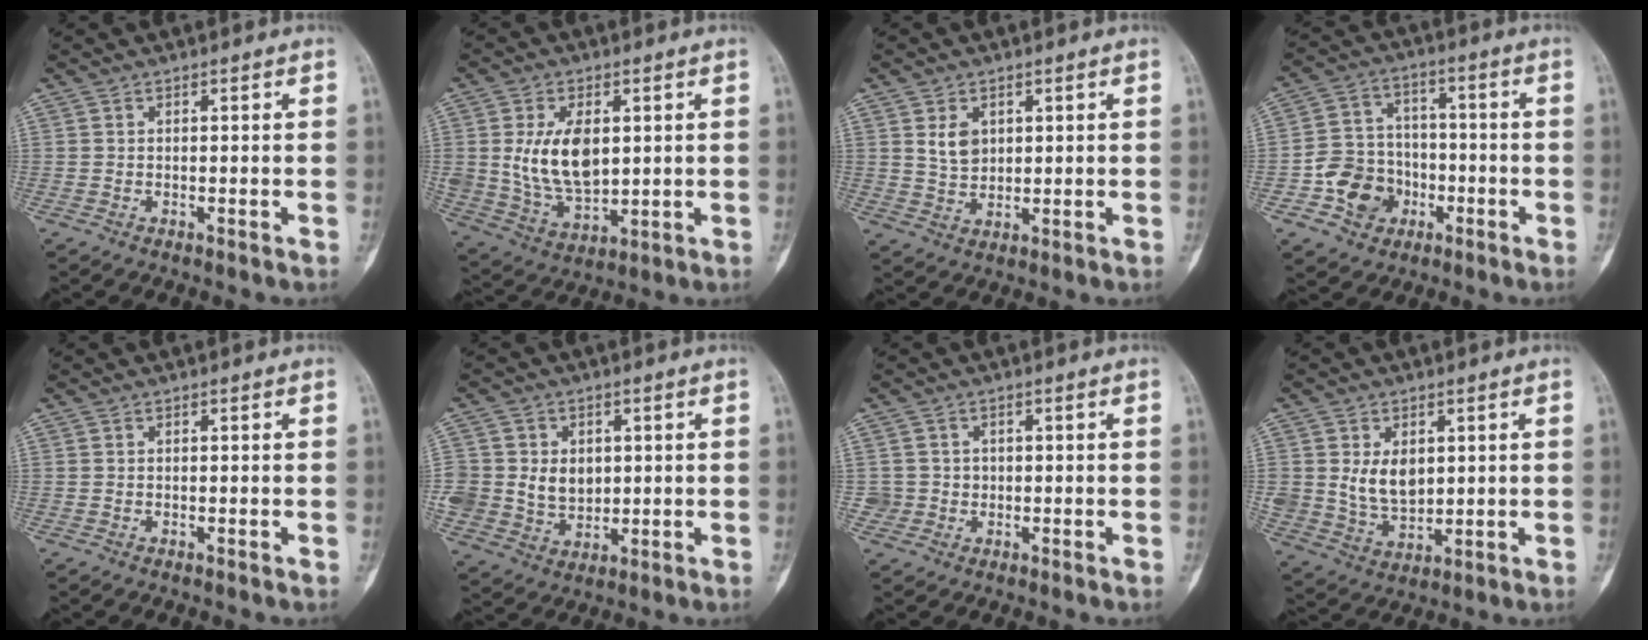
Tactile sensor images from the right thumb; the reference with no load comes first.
{"total": 13.1, "force": [2.1, 7.9, 10.2], "torque": [-0.169, -0.016, 0.053]}
{"total": 4.6, "force": [1.6, 3.3, 2.7], "torque": [-0.035, -0.013, 0.036]}
{"total": 10.7, "force": [-3.9, 9.1, 4.0], "torque": [-0.034, 0.034, -0.067]}
{"total": 0.0}
{"total": 10.5, "force": [0.8, 8.9, 5.6], "torque": [-0.077, -0.001, 0.032]}
{"total": 3.0, "force": [-0.1, 3.0, -0.1], "torque": [0.026, 0.010, -0.001]}
{"total": 8.4, "force": [1.8, 6.0, 5.6], "torque": [-0.076, -0.016, 0.050]}